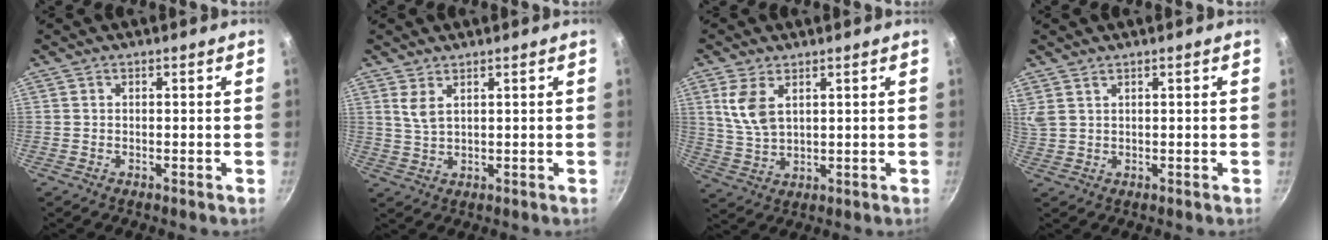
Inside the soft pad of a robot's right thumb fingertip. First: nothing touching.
{"total": 3.3, "force": [1.8, 1.4, 2.5], "torque": [-0.048, -0.015, 0.038]}
{"total": 7.1, "force": [2.9, 3.8, 5.3], "torque": [-0.100, -0.019, 0.063]}
{"total": 3.5, "force": [2.4, 1.8, 1.8], "torque": [-0.034, 0.000, 0.053]}